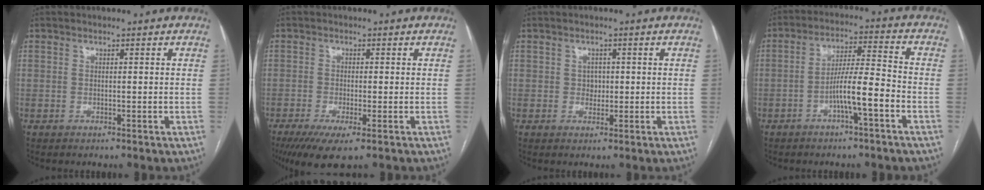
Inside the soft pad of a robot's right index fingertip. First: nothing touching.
{"total": 6.3, "force": [-3.6, 1.1, 5.1], "torque": [-0.084, -0.017, -0.058]}
{"total": 1.7, "force": [0.1, 1.4, 0.9], "torque": [-0.011, 0.002, 0.003]}
{"total": 7.9, "force": [-3.3, 0.3, 7.1], "torque": [-0.129, 0.016, -0.056]}